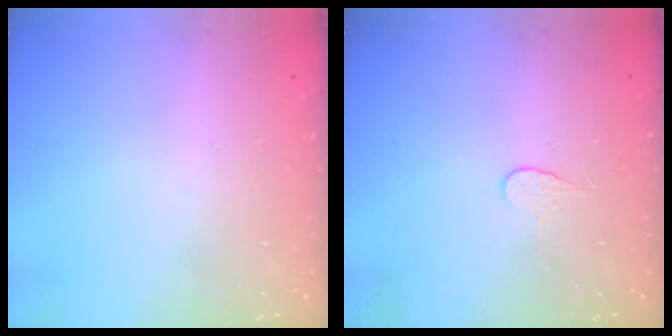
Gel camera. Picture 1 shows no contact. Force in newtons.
{"total": 3.9, "press": 3.9, "slide": 0.4}